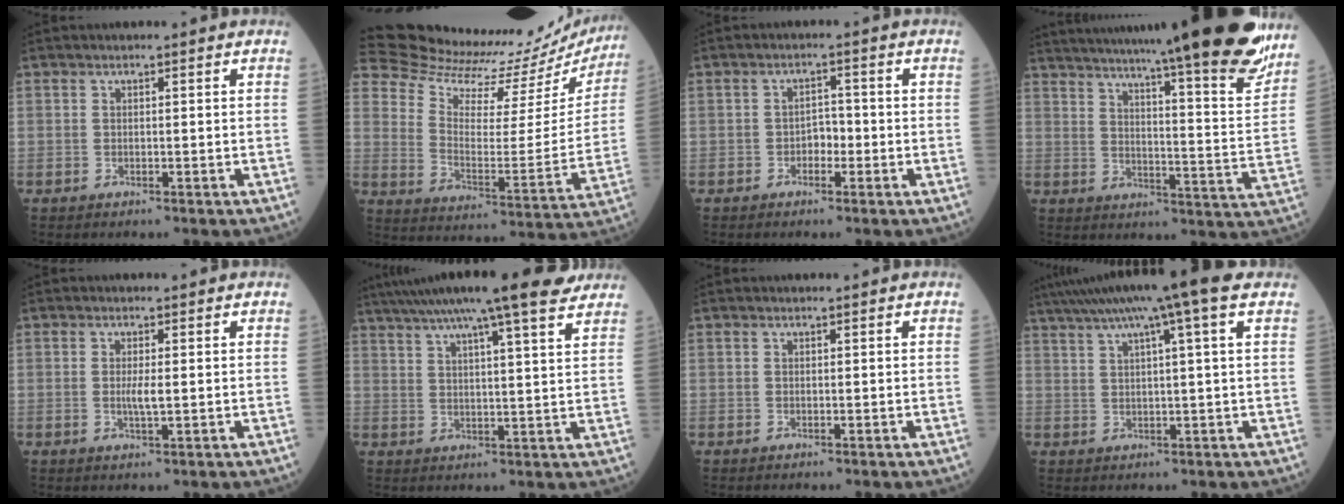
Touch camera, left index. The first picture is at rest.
{"total": 22.8, "force": [22.2, 3.5, 3.8], "torque": [-0.075, -0.090, 0.292]}
{"total": 2.3, "force": [-1.1, 1.4, 1.5], "torque": [-0.016, 0.005, -0.022]}
{"total": 29.4, "force": [24.9, 0.9, 15.6], "torque": [-0.238, -0.071, 0.324]}
{"total": 2.1, "force": [-0.2, 0.2, 2.1], "torque": [-0.045, -0.007, -0.002]}
{"total": 17.9, "force": [14.5, 0.5, 10.4], "torque": [-0.180, 0.026, 0.202]}
{"total": 0.0}
{"total": 12.4, "force": [8.3, -0.8, 9.2], "torque": [-0.162, 0.034, 0.112]}